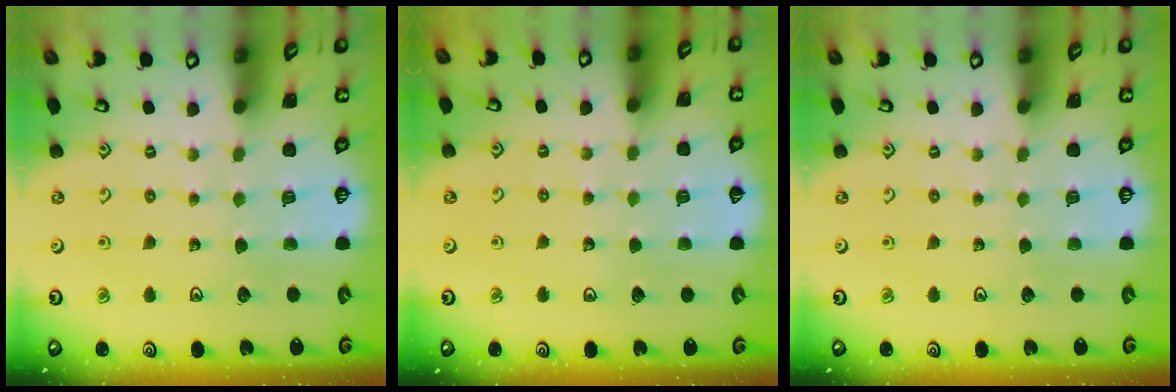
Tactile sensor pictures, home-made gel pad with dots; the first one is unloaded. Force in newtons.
{"total": 2.3, "press": 2.3, "slide": 0.2}
{"total": 0.0}